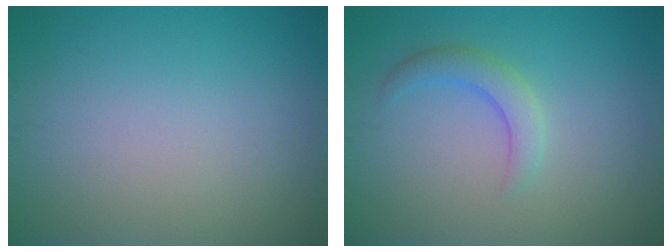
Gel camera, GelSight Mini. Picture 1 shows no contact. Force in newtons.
{"total": 2.3, "press": 2.2, "slide": 0.2}